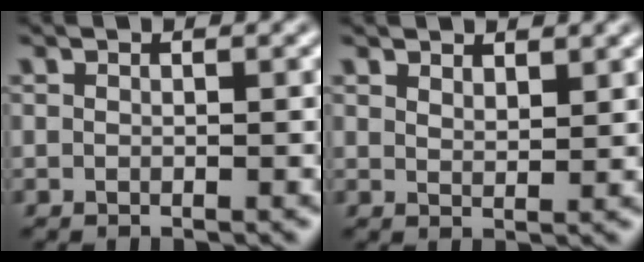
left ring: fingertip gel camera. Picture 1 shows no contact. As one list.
[{"total": 1.8, "force": [1.7, 0.5, 0.5], "torque": [-0.013, 0.002, 0.030]}]